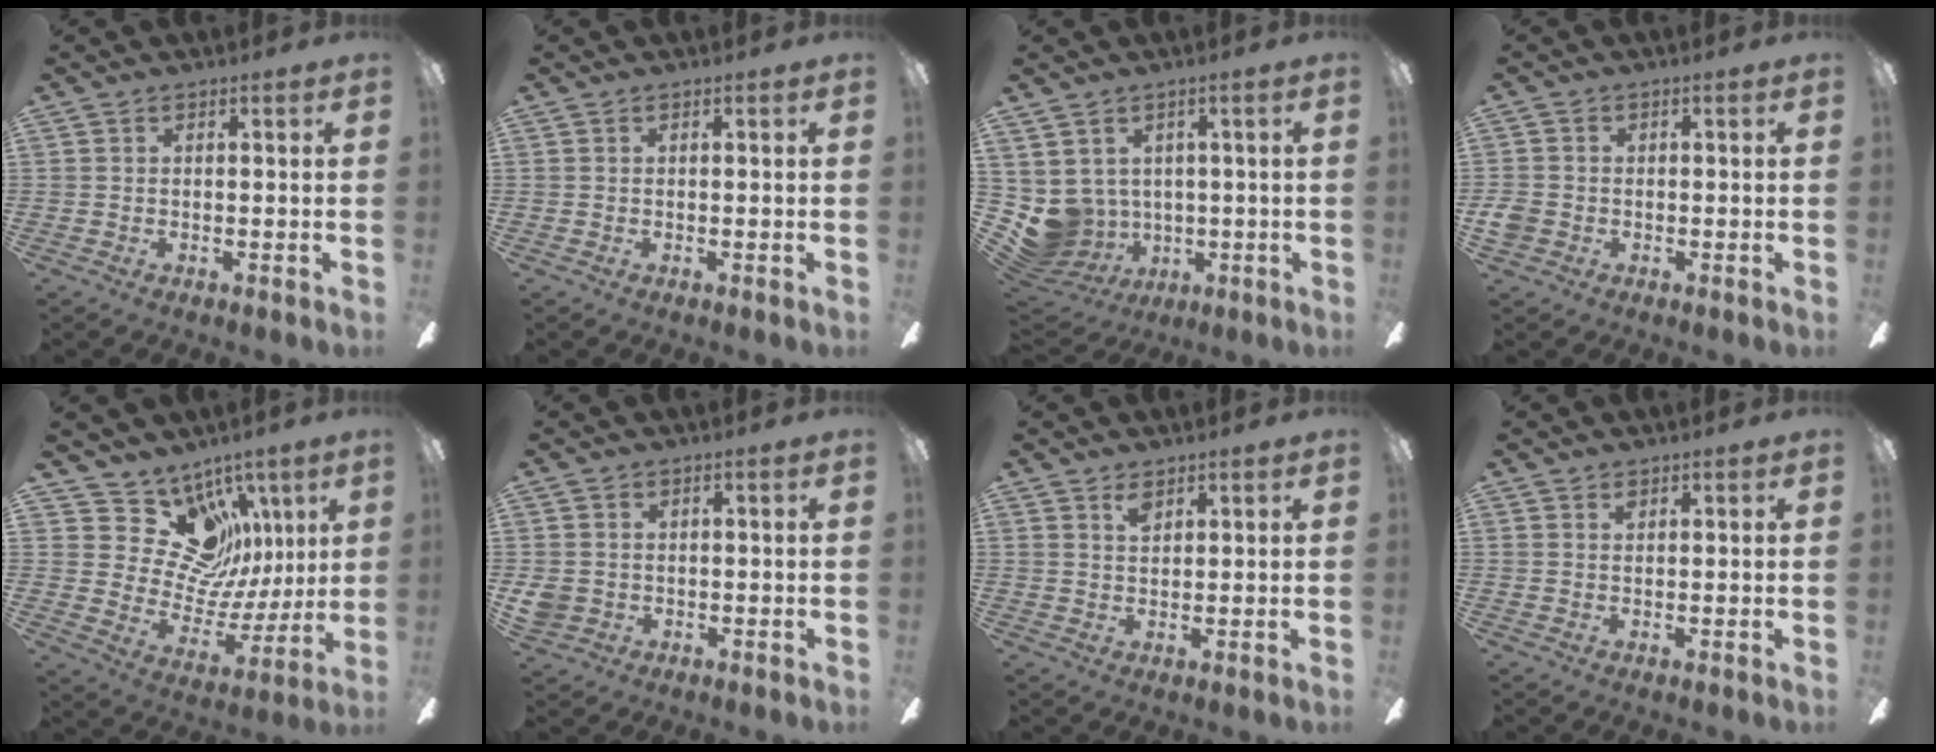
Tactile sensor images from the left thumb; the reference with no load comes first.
{"total": 0.0}
{"total": 6.9, "force": [1.1, 6.7, 1.1], "torque": [-0.081, -0.025, 0.027]}
{"total": 3.3, "force": [-0.9, 2.8, 1.5], "torque": [-0.030, 0.006, -0.017]}
{"total": 16.3, "force": [7.6, 13.1, 6.2], "torque": [-0.104, -0.047, 0.155]}
{"total": 3.5, "force": [-0.1, 3.3, 1.1], "torque": [-0.021, 0.001, -0.001]}
{"total": 2.8, "force": [2.0, 1.3, 1.4], "torque": [-0.023, -0.003, 0.035]}
{"total": 0.9, "force": [0.8, 0.5, 0.3], "torque": [-0.007, 0.000, 0.014]}